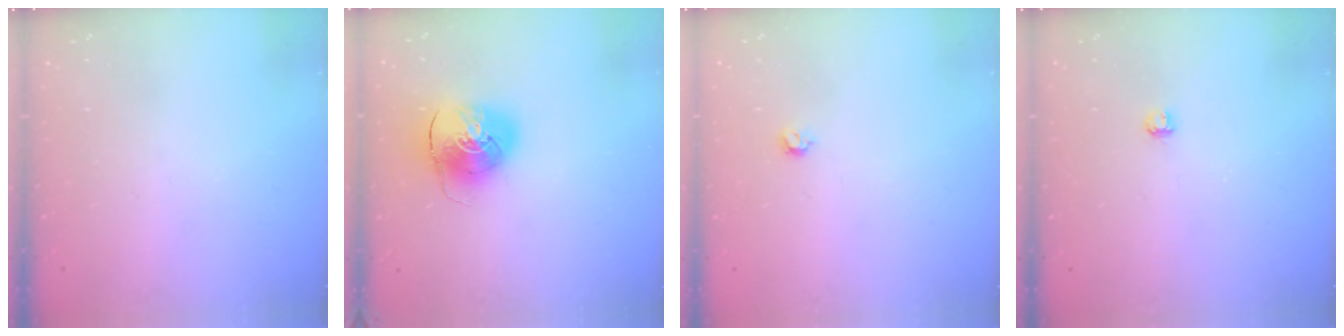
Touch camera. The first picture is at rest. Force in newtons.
{"total": 10.4, "press": 10.3, "slide": 1.8}
{"total": 3.7, "press": 3.6, "slide": 0.7}
{"total": 2.9, "press": 2.9, "slide": 0.3}